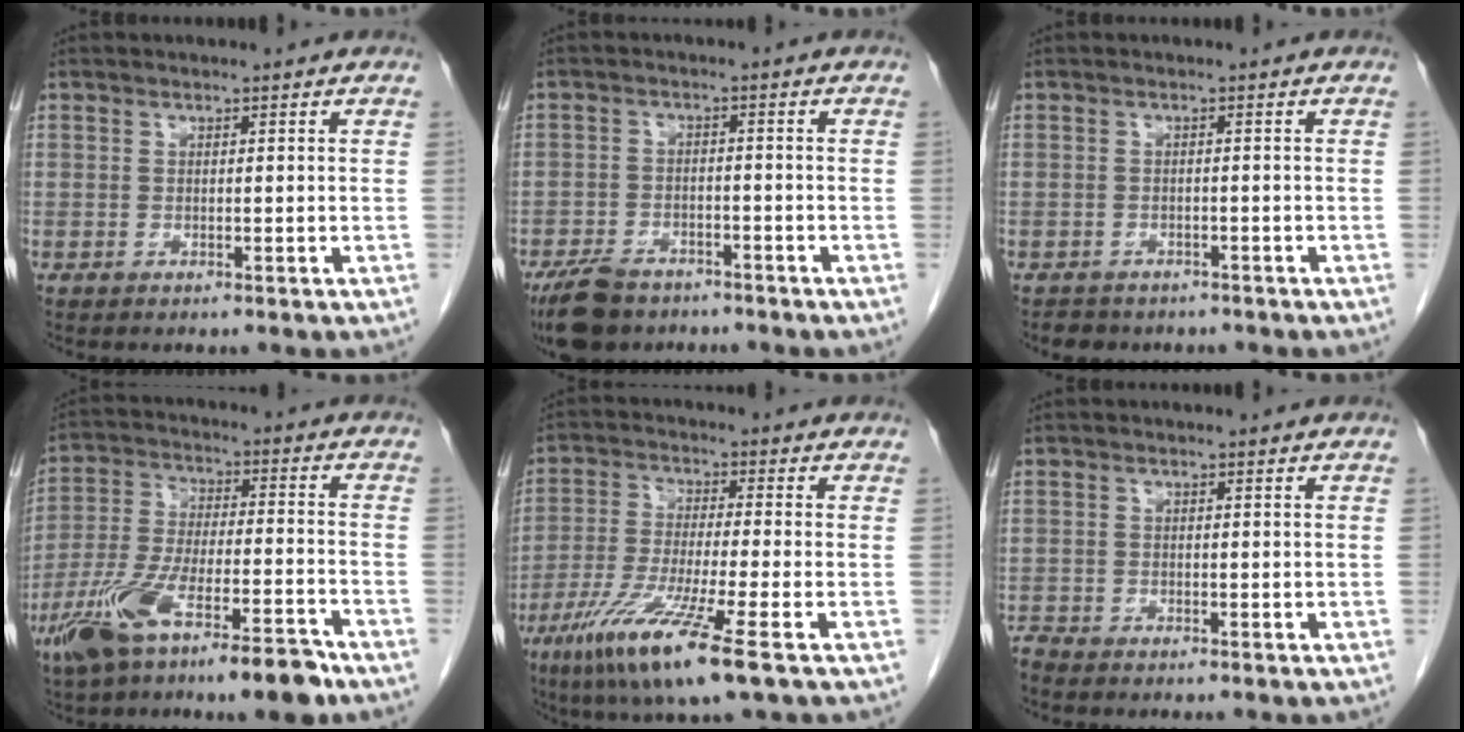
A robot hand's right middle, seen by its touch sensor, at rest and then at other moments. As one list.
[{"total": 7.6, "force": [-5.9, 3.5, 3.3], "torque": [-0.068, -0.008, -0.101]}, {"total": 4.3, "force": [-3.6, 2.2, 0.9], "torque": [-0.020, 0.001, -0.042]}, {"total": 14.8, "force": [-9.6, 2.6, 11.0], "torque": [-0.212, -0.017, -0.167]}, {"total": 12.4, "force": [-6.5, -0.2, 10.5], "torque": [-0.214, -0.036, -0.117]}, {"total": 1.2, "force": [-1.2, 0.0, 0.0], "torque": [-0.008, -0.005, -0.024]}]